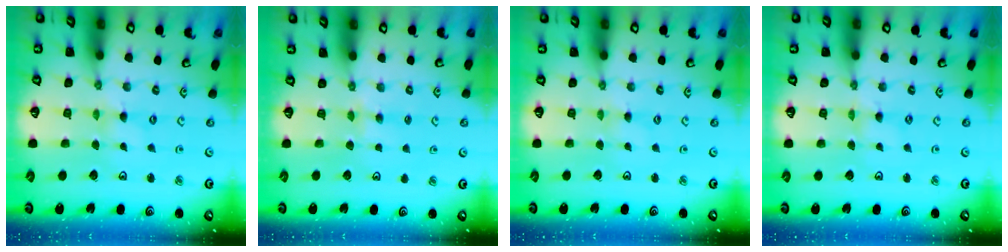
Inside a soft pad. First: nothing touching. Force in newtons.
{"total": 3.6, "press": 3.6, "slide": 0.7}
{"total": 0.0}
{"total": 0.0}